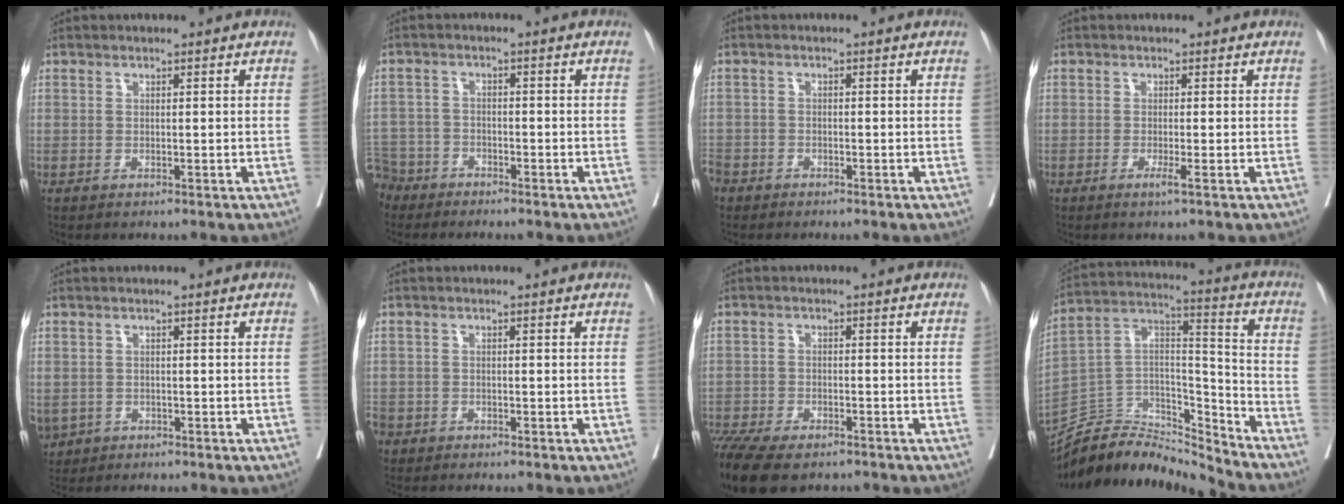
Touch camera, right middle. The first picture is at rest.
{"total": 7.1, "force": [-6.0, 3.8, 0.3], "torque": [-0.014, -0.003, -0.117]}
{"total": 4.2, "force": [-3.3, 2.5, 0.8], "torque": [-0.026, -0.002, -0.068]}
{"total": 1.4, "force": [-0.7, -0.3, 1.2], "torque": [-0.024, -0.004, -0.015]}
{"total": 5.2, "force": [-2.5, 4.3, 1.5], "torque": [-0.038, -0.002, -0.036]}
{"total": 4.2, "force": [-2.8, 2.9, 0.9], "torque": [-0.030, 0.000, -0.057]}
{"total": 12.4, "force": [-9.4, 4.7, 6.5], "torque": [-0.141, -0.012, -0.146]}
{"total": 14.0, "force": [-13.8, 2.1, 0.3], "torque": [0.000, 0.057, -0.254]}